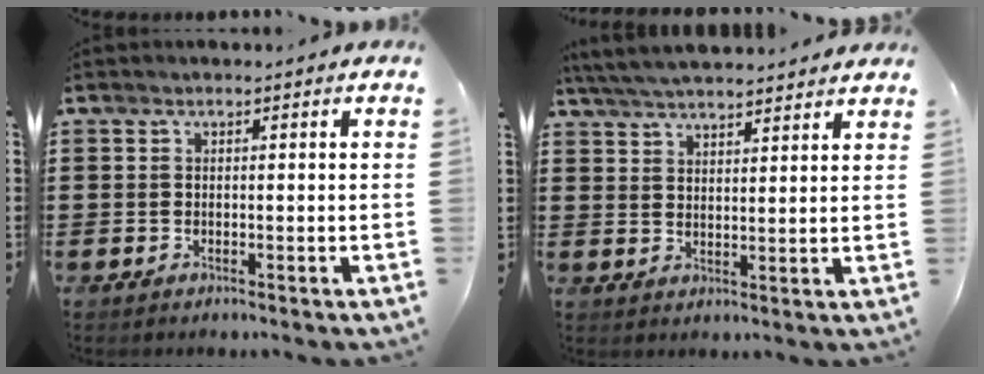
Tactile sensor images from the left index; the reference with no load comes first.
{"total": 4.8, "force": [4.7, 0.1, 1.2], "torque": [-0.039, -0.014, 0.086]}